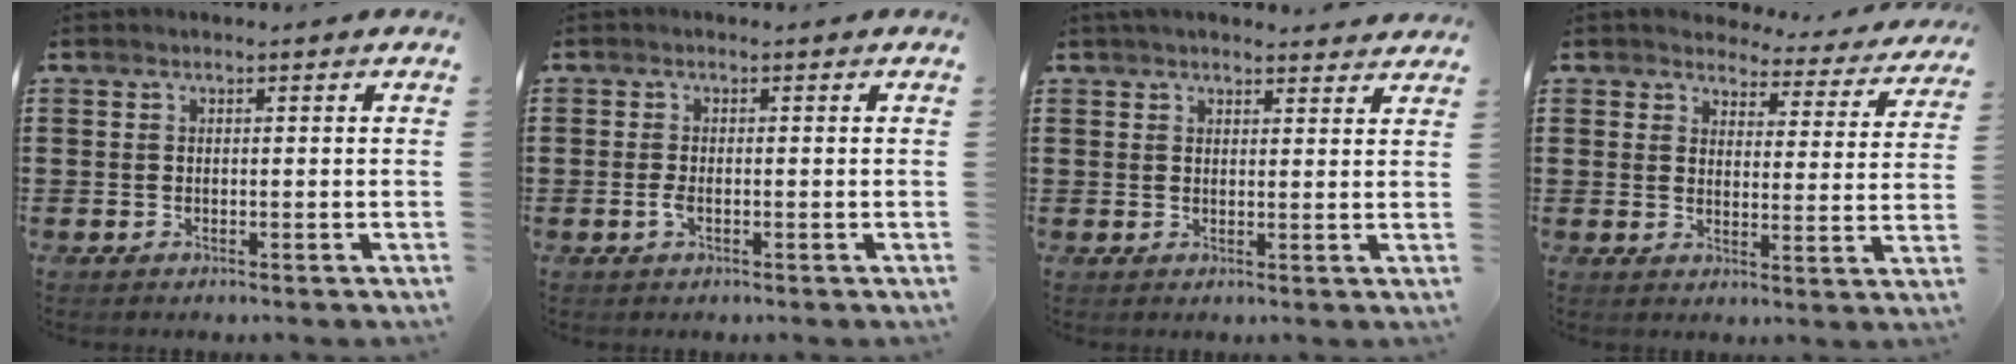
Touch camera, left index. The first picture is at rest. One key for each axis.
{"total": 1.6, "fx": -0.7, "fy": 0.4, "fz": 1.3, "tx": -0.040, "ty": -0.006, "tz": -0.017}
{"total": 2.6, "fx": 2.5, "fy": 0.3, "fz": 0.6, "tx": -0.018, "ty": -0.001, "tz": 0.047}
{"total": 4.0, "fx": 3.8, "fy": 1.0, "fz": 0.7, "tx": -0.029, "ty": -0.025, "tz": 0.063}